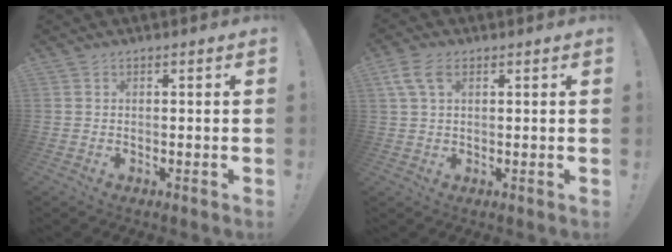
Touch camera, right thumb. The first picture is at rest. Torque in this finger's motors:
{"motor_torque": [0.01, 0.01, 0.29, -0.19, 0.00]}